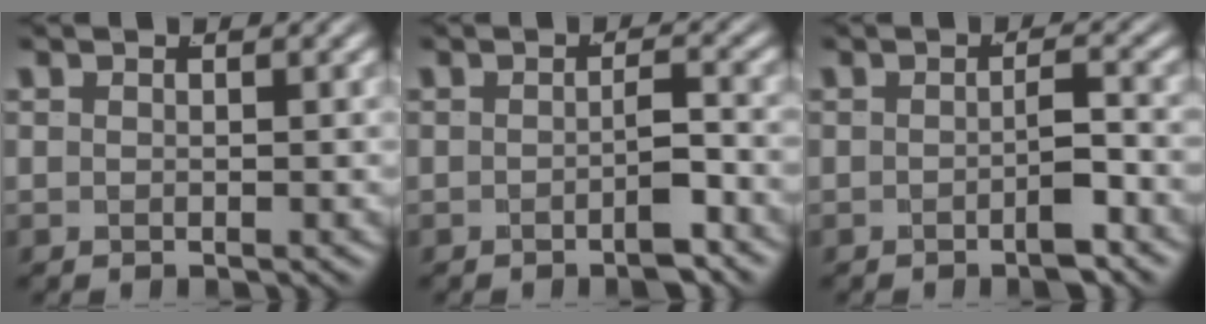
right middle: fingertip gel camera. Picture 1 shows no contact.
{"total": 2.3, "force": [-1.5, 0.1, 1.7], "torque": [-0.015, 0.002, -0.028]}
{"total": 2.4, "force": [-1.3, 0.1, 2.0], "torque": [-0.020, 0.002, -0.025]}